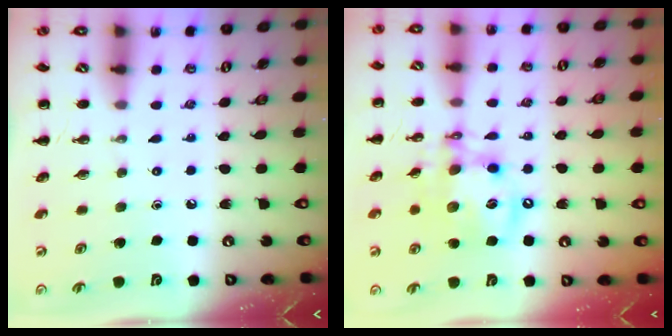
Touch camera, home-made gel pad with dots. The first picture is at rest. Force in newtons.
{"total": 13.8, "press": 13.4, "slide": 3.1}